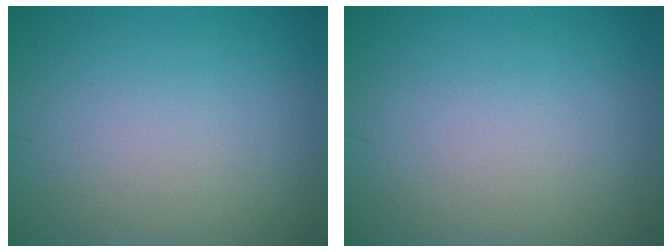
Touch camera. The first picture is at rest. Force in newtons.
{"total": 0.0}